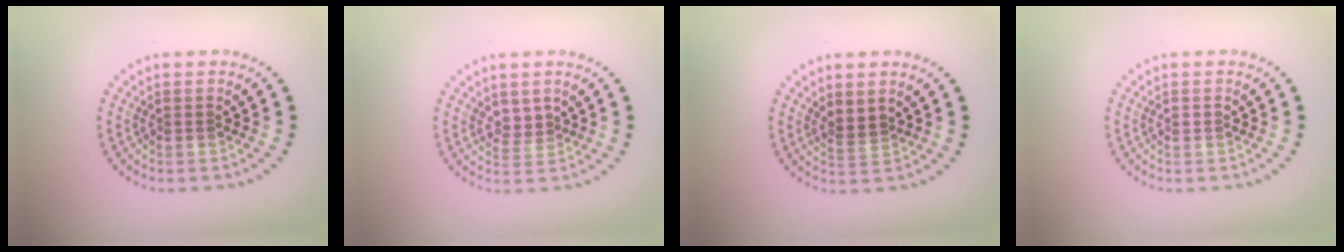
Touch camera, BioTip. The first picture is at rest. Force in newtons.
{"total": 1.7, "press": 1.2, "slide": 1.2}
{"total": 1.7, "press": 1.4, "slide": 0.9}
{"total": 0.5, "press": 0.5, "slide": 0.1}